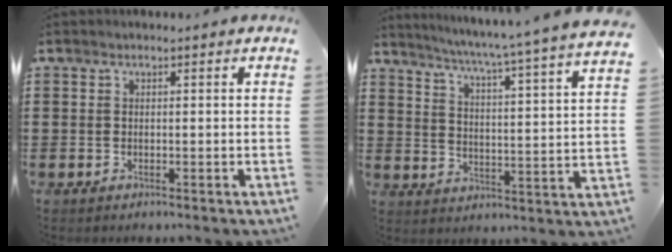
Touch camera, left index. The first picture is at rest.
{"total": 5.0, "force": [4.2, -1.5, 2.4], "torque": [-0.066, -0.050, 0.058]}